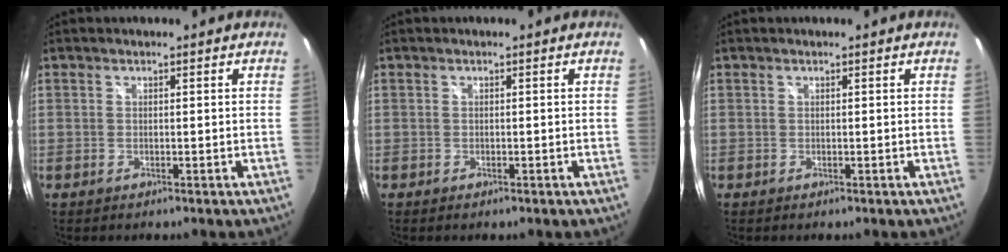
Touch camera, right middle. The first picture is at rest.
{"total": 0.0}
{"total": 0.0}